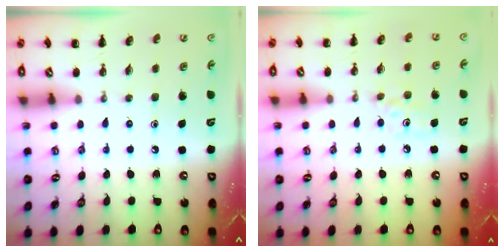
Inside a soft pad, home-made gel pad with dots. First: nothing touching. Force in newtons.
{"total": 5.2, "press": 5.0, "slide": 1.6}